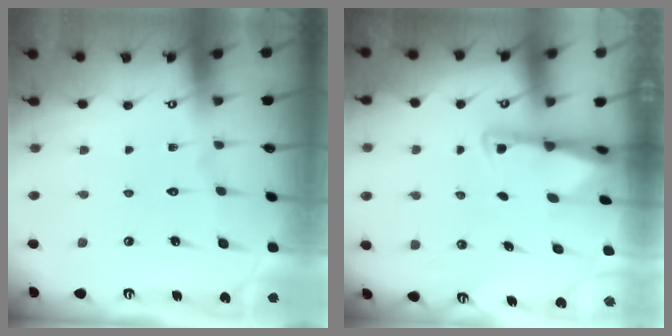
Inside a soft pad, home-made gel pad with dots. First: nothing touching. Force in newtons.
{"total": 2.4, "press": 2.3, "slide": 0.5}